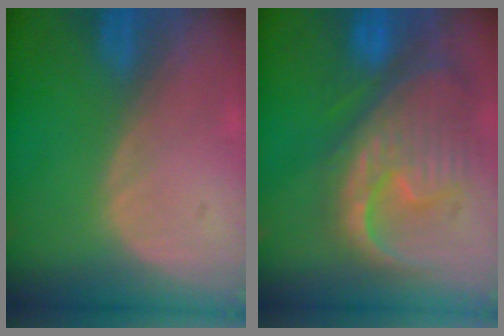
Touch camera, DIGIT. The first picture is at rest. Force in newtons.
{"total": 12.8, "press": 10.9, "slide": 6.6}